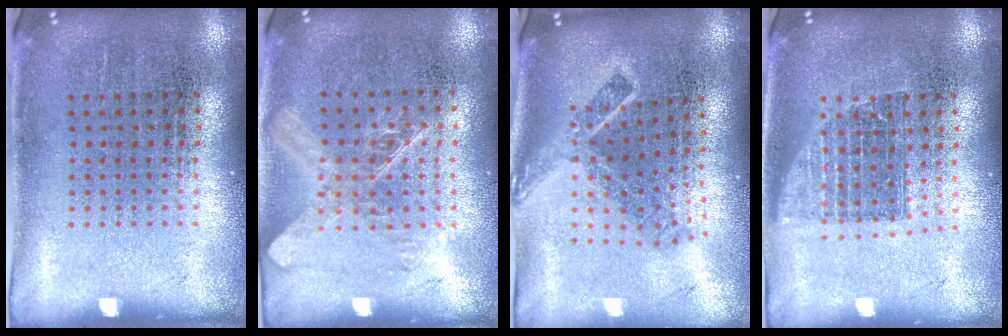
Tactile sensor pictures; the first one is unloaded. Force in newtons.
{"total": 1.6, "press": 1.4, "slide": 0.8}
{"total": 2.1, "press": 1.4, "slide": 1.5}
{"total": 1.4, "press": 1.1, "slide": 0.8}